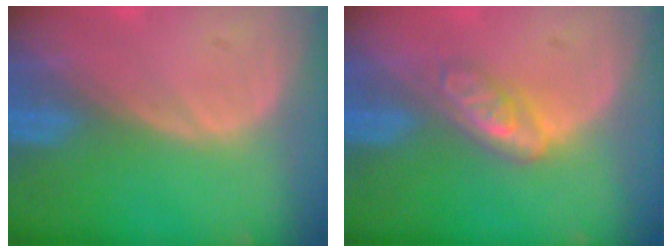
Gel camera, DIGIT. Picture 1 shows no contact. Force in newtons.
{"total": 4.7, "press": 4.2, "slide": 2.2}